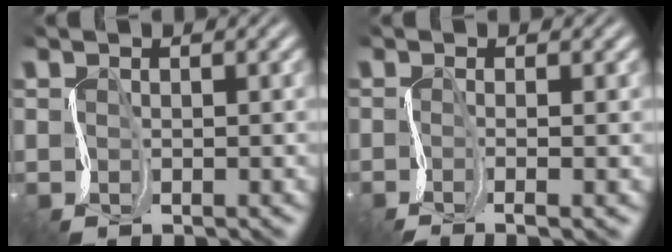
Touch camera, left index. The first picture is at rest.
{"total": 2.5, "force": [-1.1, 0.6, 2.1], "torque": [-0.030, -0.006, -0.022]}